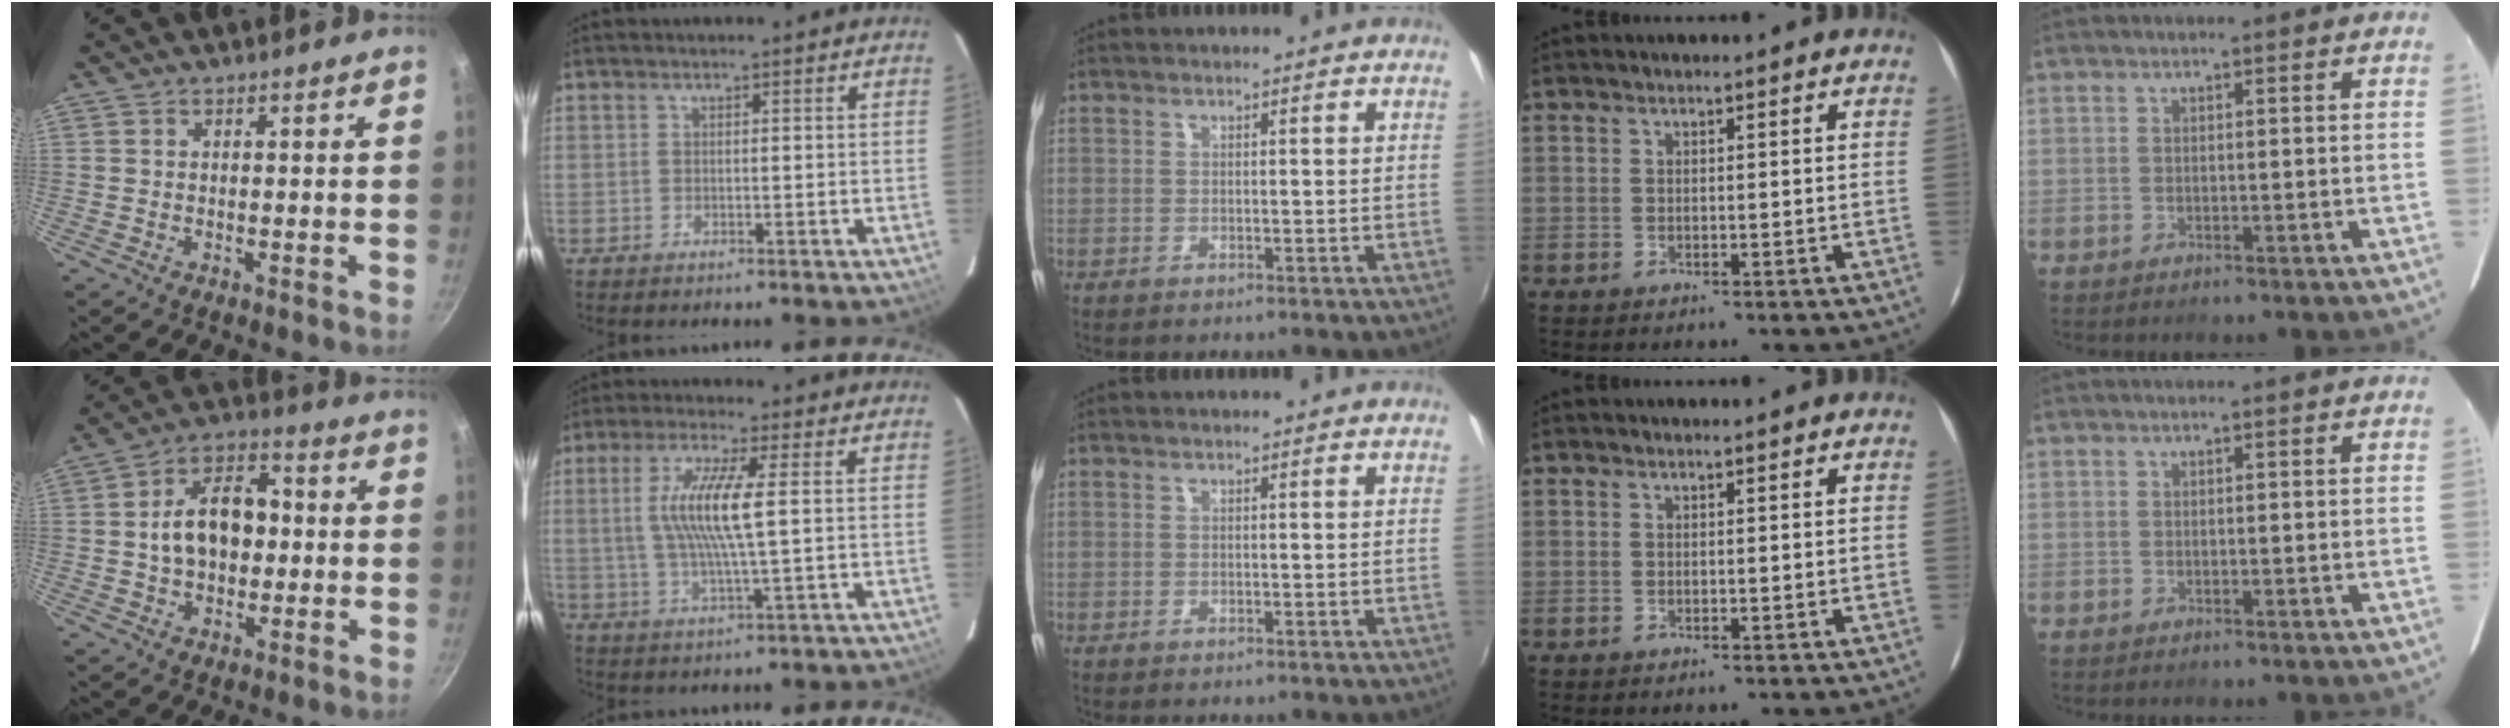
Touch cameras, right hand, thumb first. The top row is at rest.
{"thumb": {"total": 12.9, "force": [0.1, 8.8, 9.5], "torque": [-0.124, 0.030, -0.009]}, "index": {"total": 9.8, "force": [1.2, 0.4, 9.7], "torque": [-0.189, -0.002, 0.024]}}